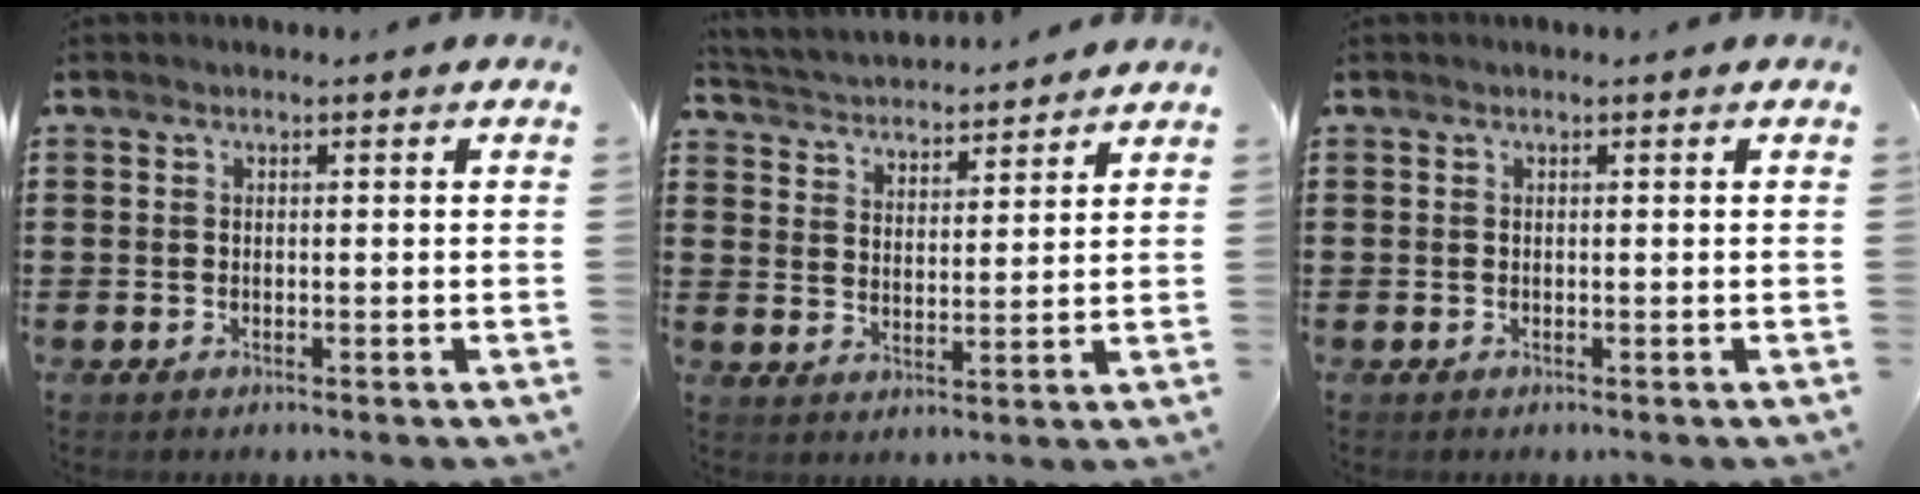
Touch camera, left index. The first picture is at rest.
{"total": 3.5, "force": [3.4, 0.3, -0.2], "torque": [-0.017, -0.022, 0.057]}
{"total": 0.0}